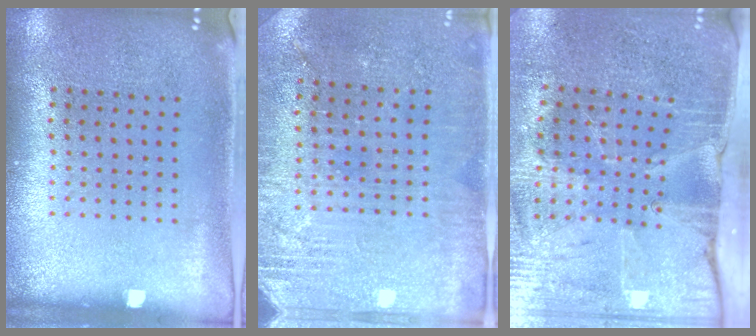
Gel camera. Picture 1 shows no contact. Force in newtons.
{"total": 2.8, "press": 2.7, "slide": 0.6}
{"total": 4.2, "press": 3.6, "slide": 2.2}